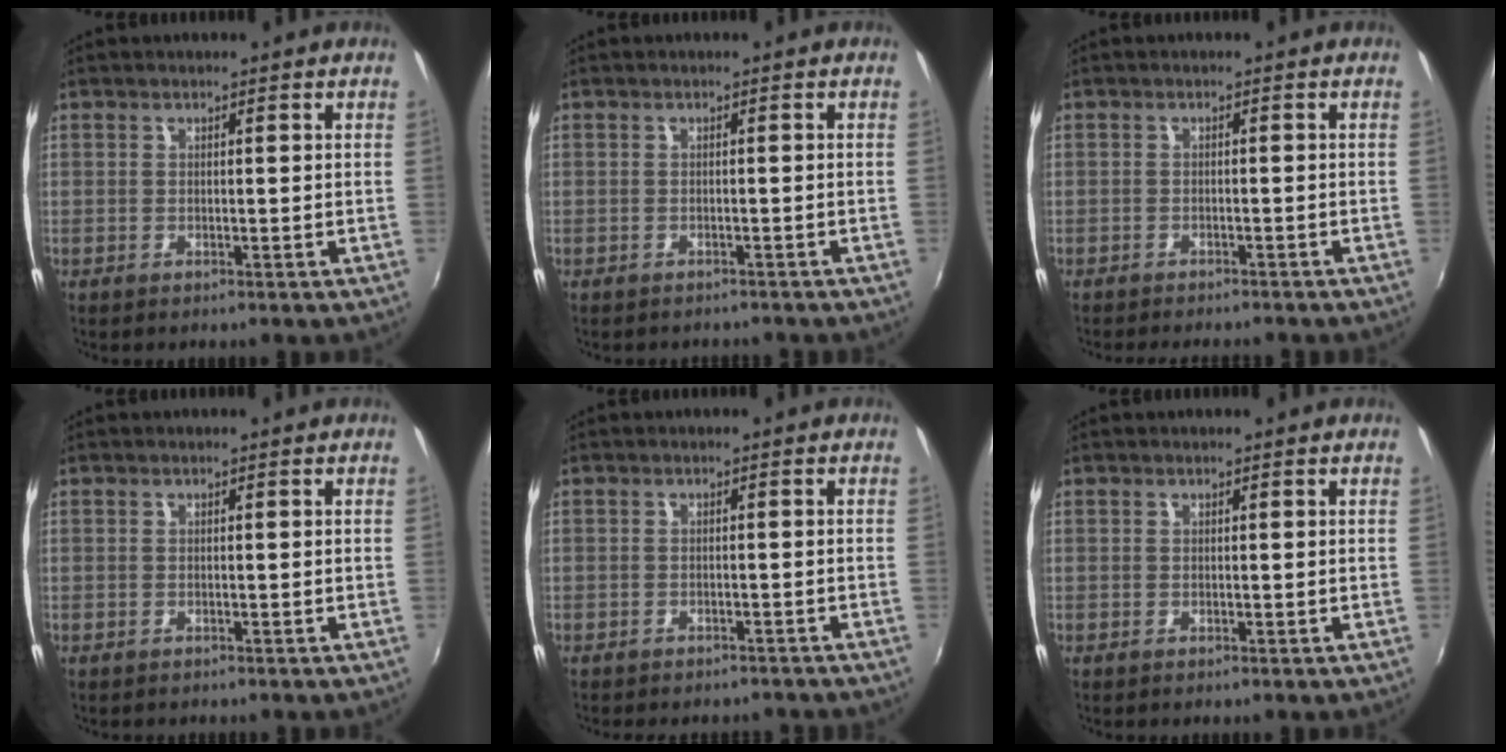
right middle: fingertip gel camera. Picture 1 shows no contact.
{"total": 2.3, "force": [-2.0, 0.9, 0.6], "torque": [-0.014, -0.012, -0.028]}
{"total": 3.9, "force": [-3.5, 1.1, 1.2], "torque": [-0.035, -0.009, -0.054]}
{"total": 0.5, "force": [-0.5, 0.3, 0.0], "torque": [-0.002, -0.003, -0.010]}
{"total": 5.0, "force": [-4.4, 1.9, 1.4], "torque": [-0.031, -0.008, -0.057]}
{"total": 0.0}